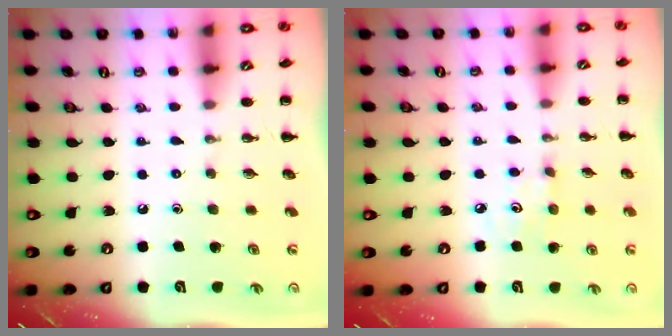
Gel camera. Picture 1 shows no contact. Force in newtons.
{"total": 3.7, "press": 3.6, "slide": 1.0}